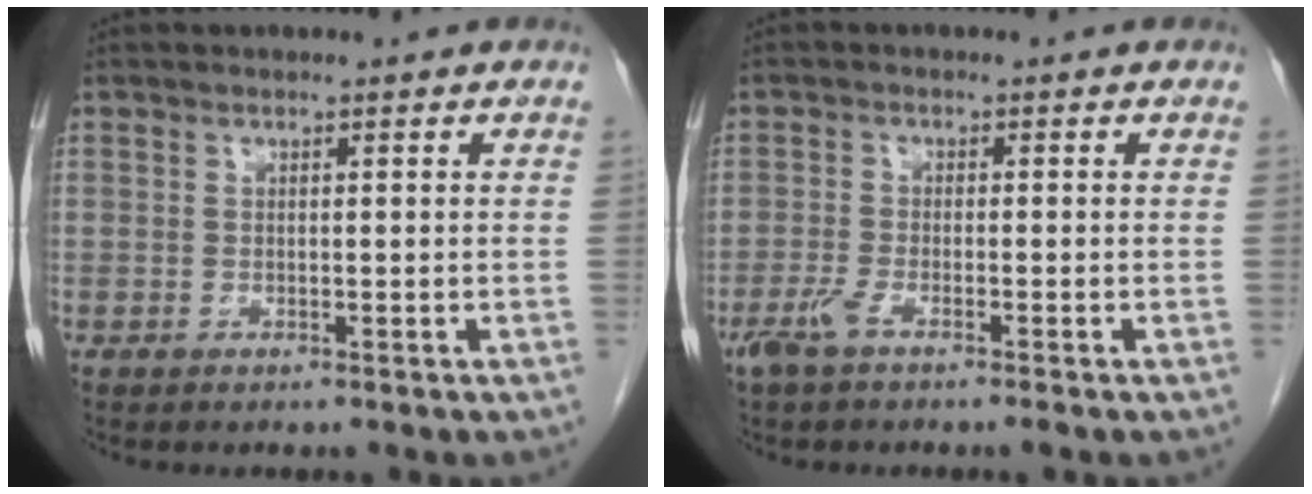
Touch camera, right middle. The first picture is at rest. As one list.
[{"total": 2.8, "force": [-2.0, 0.1, 2.0], "torque": [-0.045, -0.005, -0.046]}]